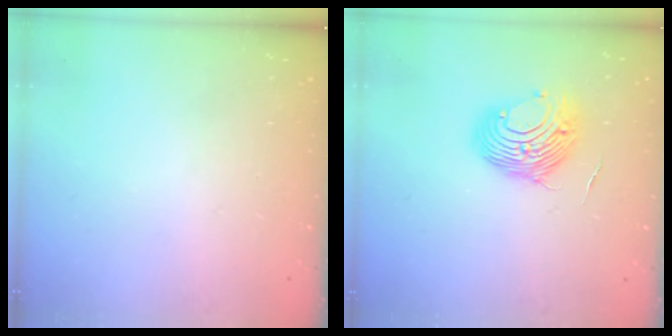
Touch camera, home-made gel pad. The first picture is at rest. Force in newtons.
{"total": 13.4, "press": 13.4, "slide": 0.8}